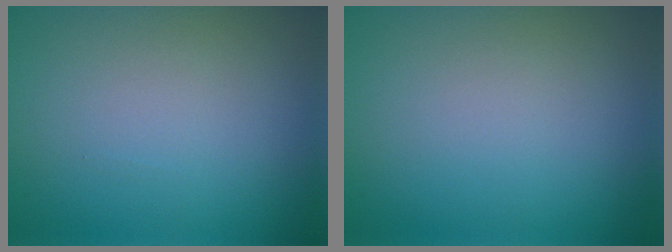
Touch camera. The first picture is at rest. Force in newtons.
{"total": 0.0}